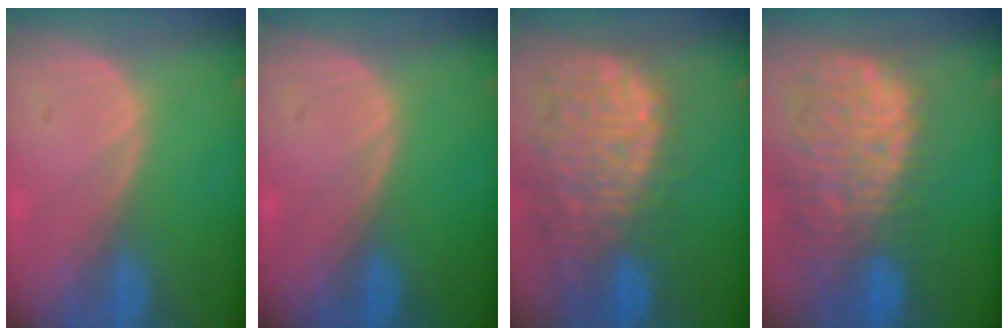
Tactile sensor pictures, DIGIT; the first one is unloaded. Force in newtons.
{"total": 0.0}
{"total": 14.2, "press": 11.8, "slide": 7.9}
{"total": 13.8, "press": 11.3, "slide": 7.9}